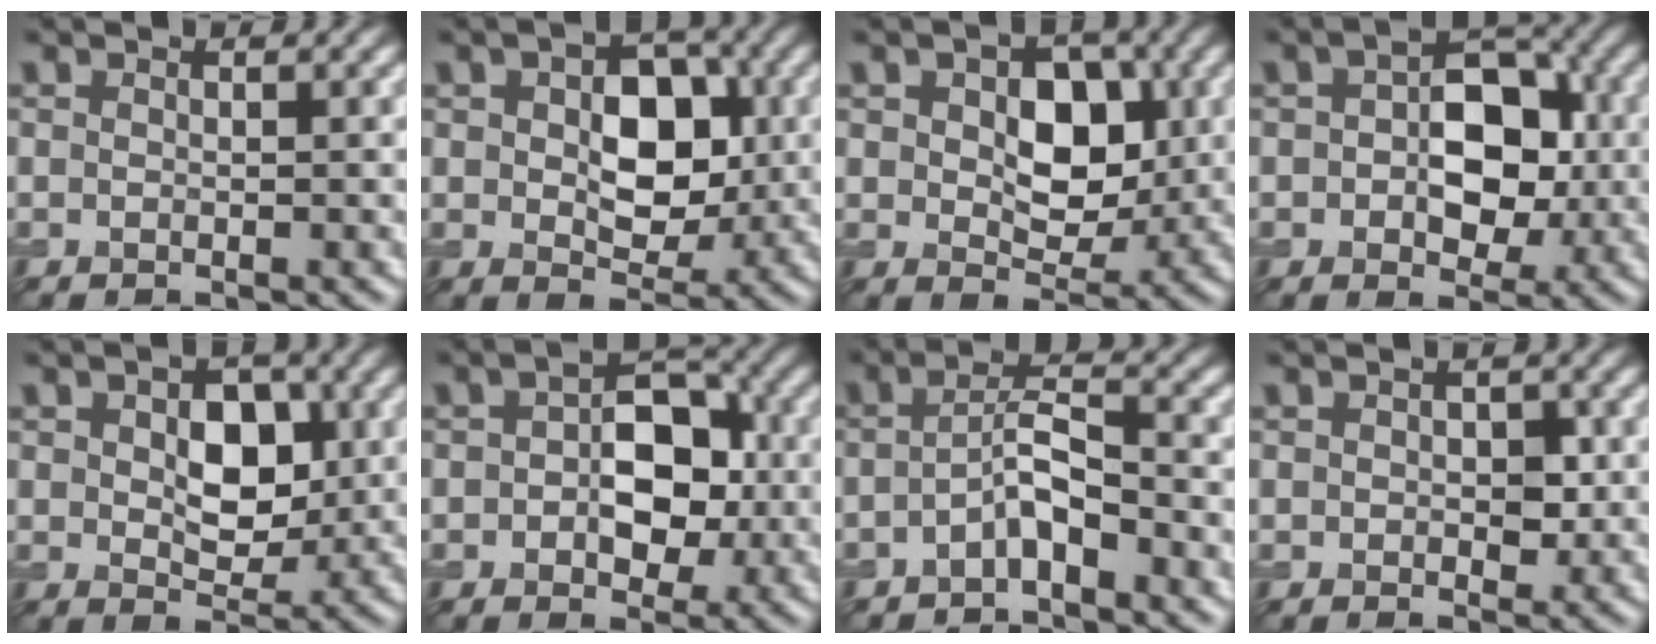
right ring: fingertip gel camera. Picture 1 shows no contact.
{"total": 6.5, "force": [0.8, 4.2, 4.9], "torque": [-0.079, 0.001, 0.018]}
{"total": 6.0, "force": [1.0, 3.9, 4.5], "torque": [-0.073, 0.001, 0.020]}
{"total": 7.0, "force": [0.4, 4.5, 5.3], "torque": [-0.071, 0.008, 0.004]}
{"total": 5.2, "force": [0.9, 3.3, 3.9], "torque": [-0.066, -0.001, 0.021]}
{"total": 6.2, "force": [0.2, 4.0, 4.8], "torque": [-0.063, 0.009, 0.001]}
{"total": 2.7, "force": [-1.2, 0.5, 2.3], "torque": [-0.049, 0.016, -0.026]}
{"total": 1.8, "force": [0.4, 1.1, 1.3], "torque": [-0.021, 0.002, 0.010]}